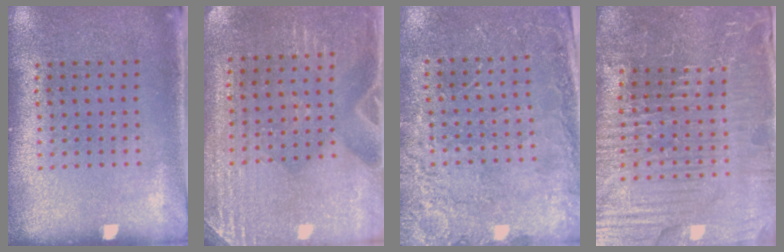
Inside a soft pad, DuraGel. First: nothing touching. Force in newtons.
{"total": 3.0, "press": 2.9, "slide": 0.7}
{"total": 2.5, "press": 2.5, "slide": 0.5}
{"total": 5.8, "press": 5.4, "slide": 2.3}